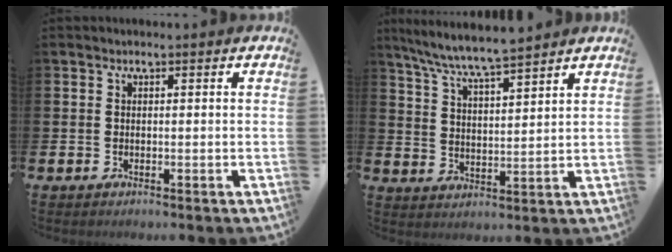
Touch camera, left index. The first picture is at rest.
{"total": 7.0, "force": [6.7, 0.0, 2.0], "torque": [-0.067, -0.039, 0.120]}